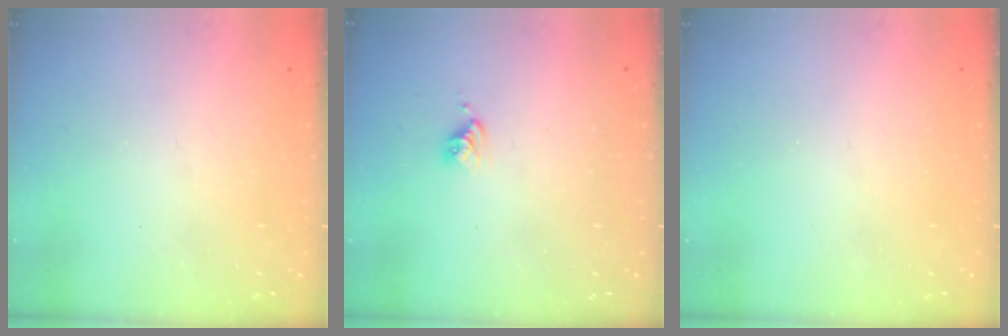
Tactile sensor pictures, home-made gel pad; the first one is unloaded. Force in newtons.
{"total": 3.7, "press": 3.7, "slide": 0.6}
{"total": 0.0}